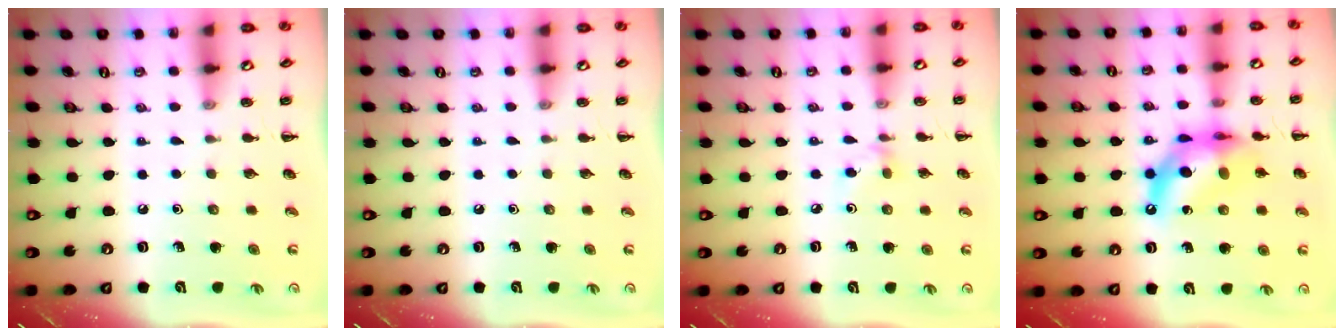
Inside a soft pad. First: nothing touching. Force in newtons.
{"total": 0.0}
{"total": 4.9, "press": 4.6, "slide": 1.6}
{"total": 13.8, "press": 13.3, "slide": 3.6}